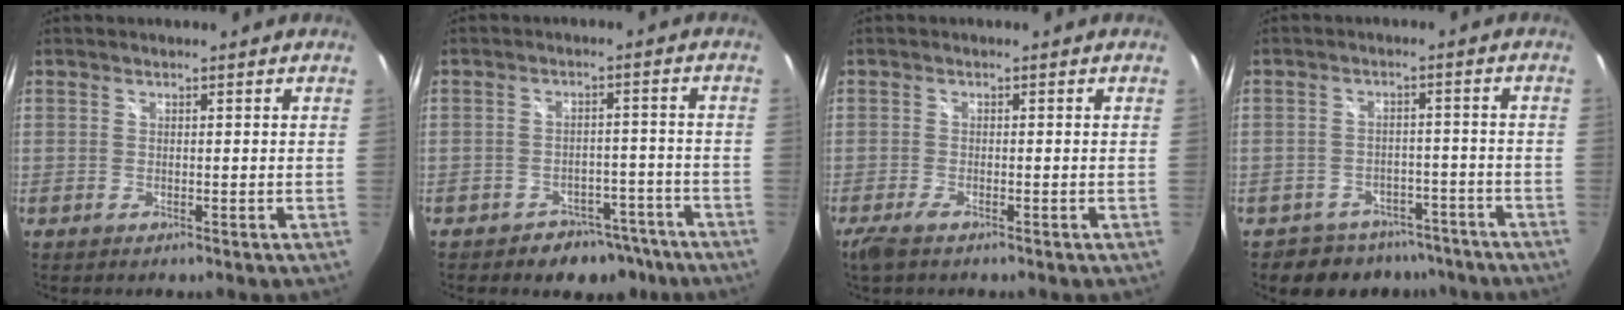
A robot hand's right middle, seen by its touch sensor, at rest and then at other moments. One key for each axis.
{"total": 8.0, "fx": -6.0, "fy": 5.0, "fz": 1.8, "tx": -0.032, "ty": 0.023, "tz": -0.067}
{"total": 3.1, "fx": -2.2, "fy": 0.8, "fz": 2.0, "tx": -0.049, "ty": -0.011, "tz": -0.043}
{"total": 8.6, "fx": -6.8, "fy": 5.2, "fz": 1.2, "tx": -0.027, "ty": 0.019, "tz": -0.088}